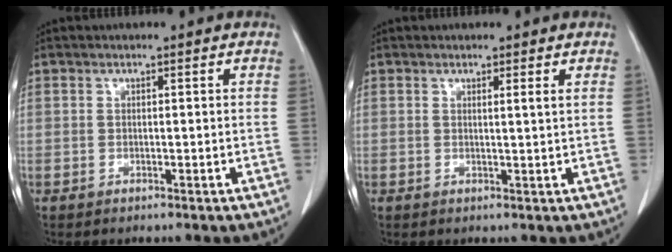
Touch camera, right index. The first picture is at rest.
{"total": 1.1, "force": [0.7, -0.4, 0.8], "torque": [-0.020, -0.008, 0.011]}